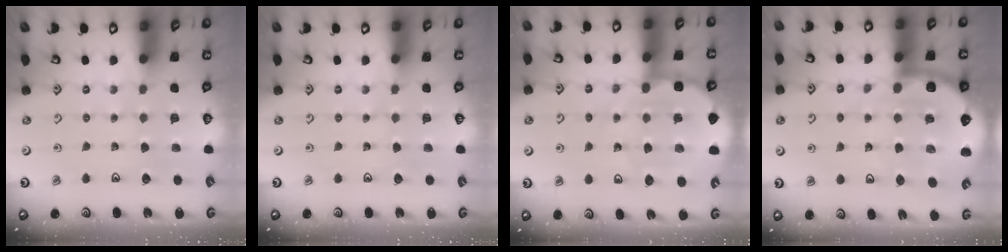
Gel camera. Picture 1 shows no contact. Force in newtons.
{"total": 0.0}
{"total": 9.3, "press": 9.1, "slide": 2.0}
{"total": 9.2, "press": 8.9, "slide": 2.5}